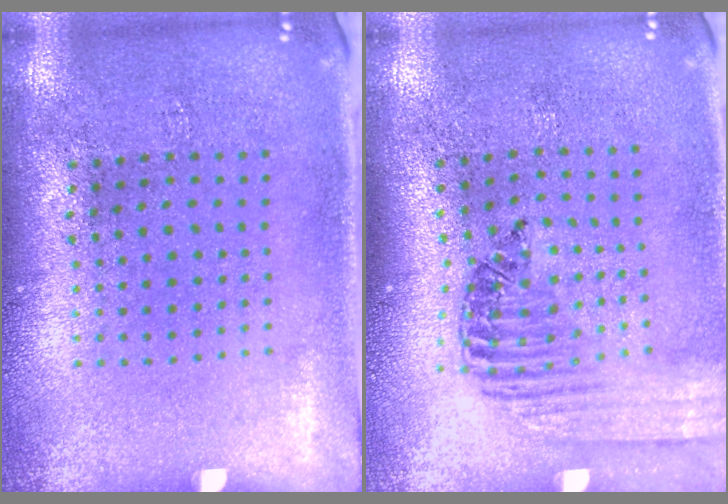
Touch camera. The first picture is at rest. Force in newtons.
{"total": 1.3, "press": 1.3, "slide": 0.4}